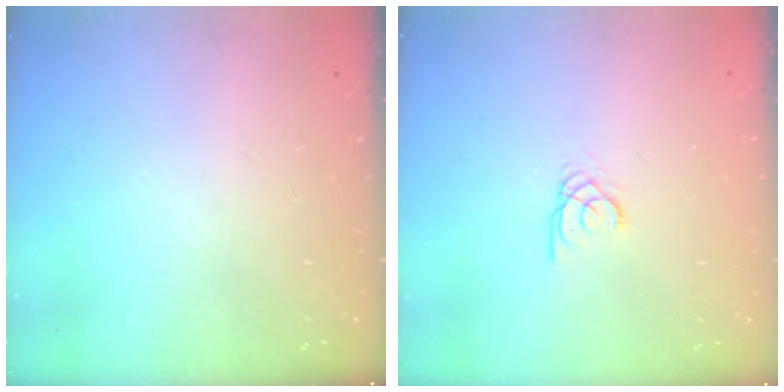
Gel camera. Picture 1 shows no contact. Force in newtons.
{"total": 1.9, "press": 1.9, "slide": 0.1}